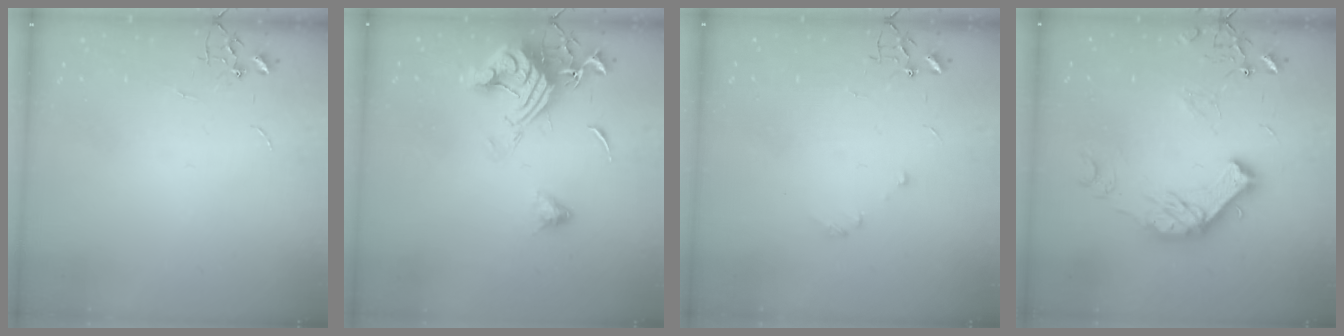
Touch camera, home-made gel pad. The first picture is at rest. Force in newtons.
{"total": 14.8, "press": 14.6, "slide": 1.8}
{"total": 5.1, "press": 5.0, "slide": 0.7}
{"total": 15.0, "press": 15.0, "slide": 0.5}